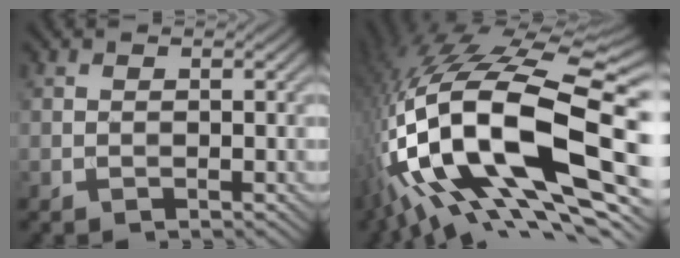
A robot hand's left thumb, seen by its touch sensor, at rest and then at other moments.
{"total": 22.0, "force": [-4.5, 9.4, 19.4], "torque": [-0.406, -0.029, -0.083]}